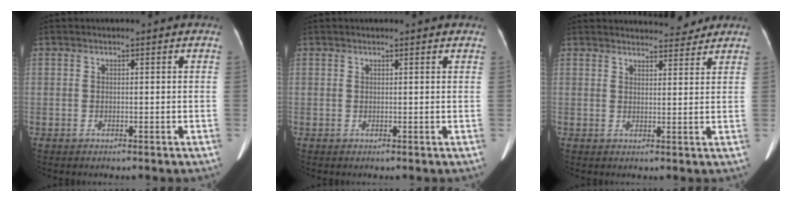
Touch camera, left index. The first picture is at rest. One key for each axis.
{"total": 1.6, "fx": 1.4, "fy": 0.5, "fz": 0.5, "tx": -0.010, "ty": 0.007, "tz": 0.011}
{"total": 7.3, "fx": 7.0, "fy": 1.7, "fz": 1.5, "tx": -0.009, "ty": 0.000, "tz": 0.078}